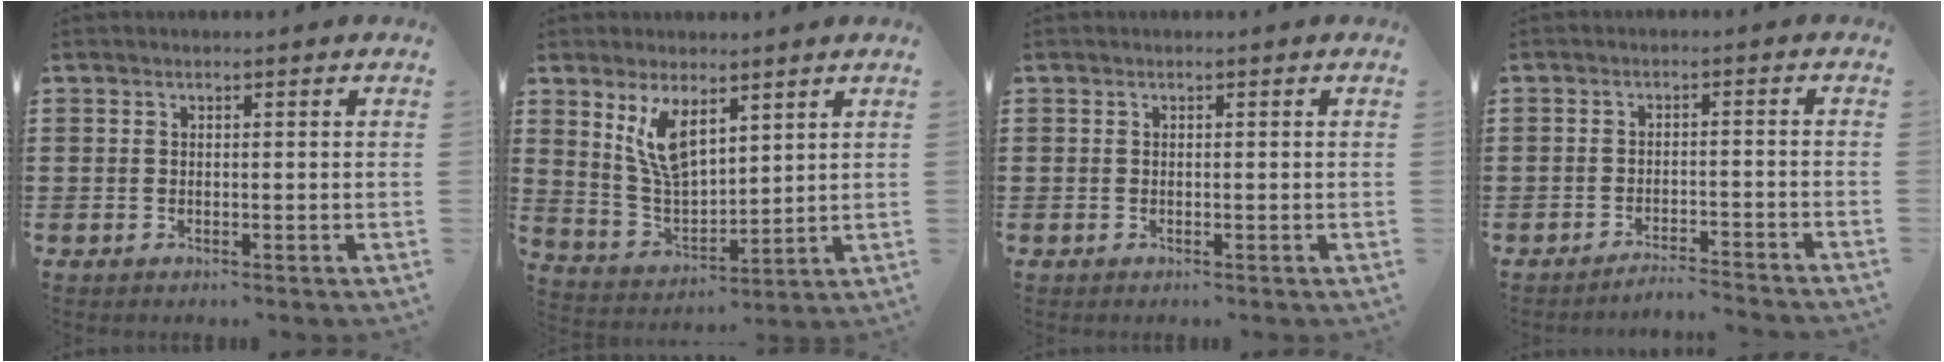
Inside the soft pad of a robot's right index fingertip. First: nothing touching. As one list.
[{"total": 7.8, "force": [4.2, 3.5, 5.6], "torque": [-0.123, -0.008, 0.078]}, {"total": 0.0}, {"total": 2.7, "force": [-2.7, -0.2, 0.4], "torque": [-0.012, -0.001, -0.056]}]